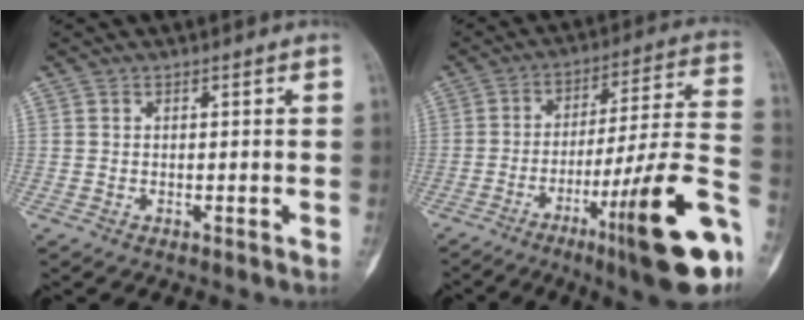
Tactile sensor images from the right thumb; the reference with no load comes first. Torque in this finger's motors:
{"motor_torque": [2.88, 2.13, 1.35, -1.42, 0.46]}